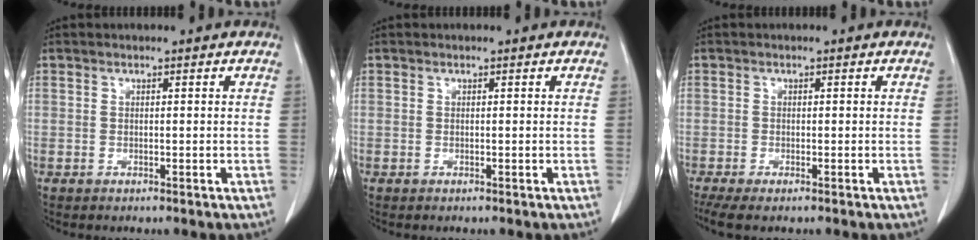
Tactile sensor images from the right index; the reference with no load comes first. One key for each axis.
{"total": 0.0}
{"total": 4.7, "fx": -3.6, "fy": 1.1, "fz": 3.0, "tx": -0.053, "ty": -0.011, "tz": -0.059}